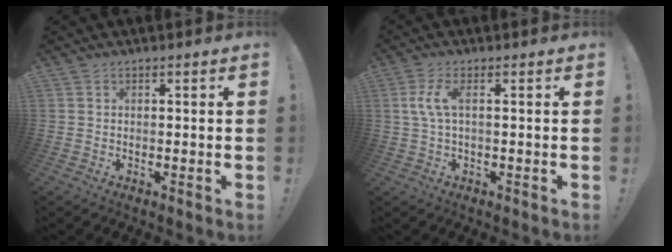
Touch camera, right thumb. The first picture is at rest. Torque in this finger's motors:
{"motor_torque": [0.33, 0.45, 0.69, 0.07, 0.00]}